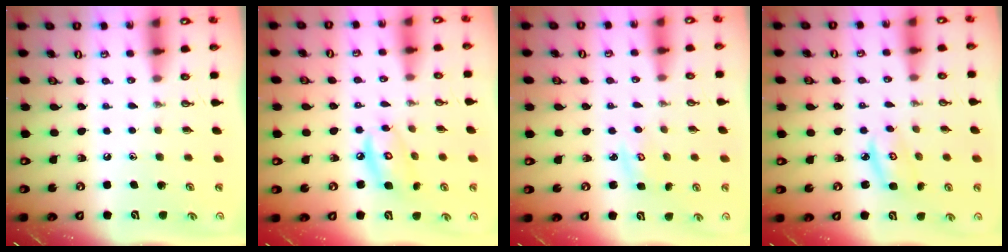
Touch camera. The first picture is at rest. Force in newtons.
{"total": 8.7, "press": 8.7, "slide": 0.7}
{"total": 3.1, "press": 3.0, "slide": 0.4}
{"total": 4.2, "press": 4.2, "slide": 0.3}